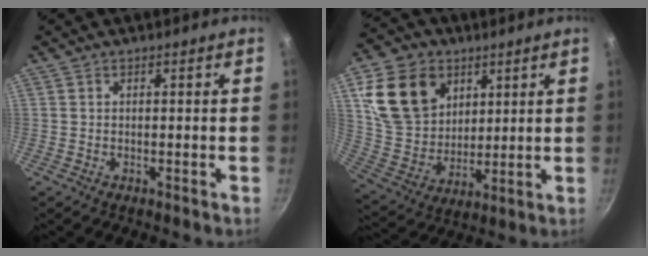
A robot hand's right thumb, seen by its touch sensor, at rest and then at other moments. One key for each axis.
{"total": 17.2, "fx": 6.9, "fy": 13.2, "fz": 8.7, "tx": -0.132, "ty": -0.019, "tz": 0.138}